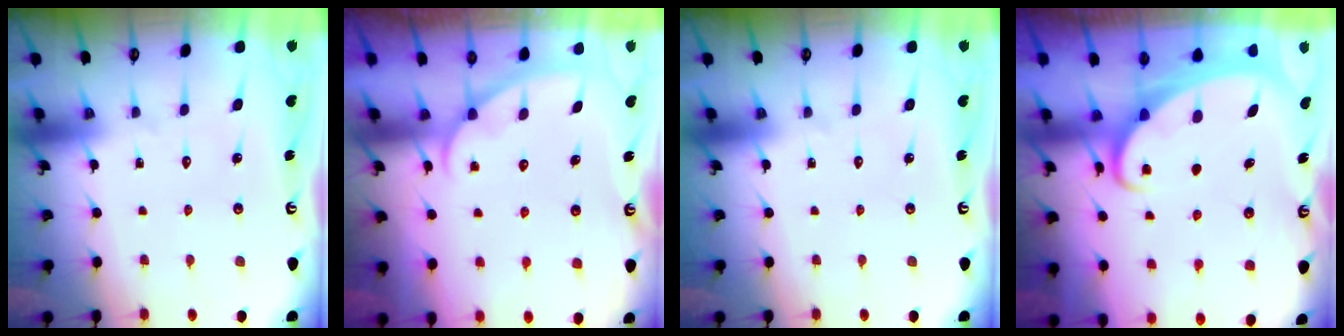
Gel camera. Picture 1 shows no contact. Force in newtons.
{"total": 1.5, "press": 1.4, "slide": 0.2}
{"total": 0.0}
{"total": 2.8, "press": 2.7, "slide": 0.3}